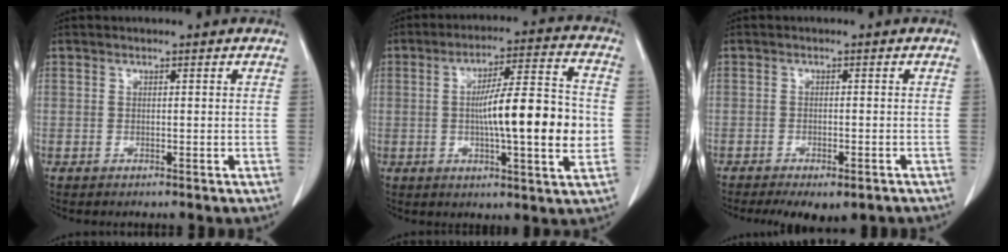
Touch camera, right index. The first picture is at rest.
{"total": 14.8, "force": [-1.2, 1.5, 14.7], "torque": [-0.231, 0.008, -0.022]}
{"total": 7.1, "force": [-5.2, 2.7, 4.1], "torque": [-0.049, -0.004, -0.069]}